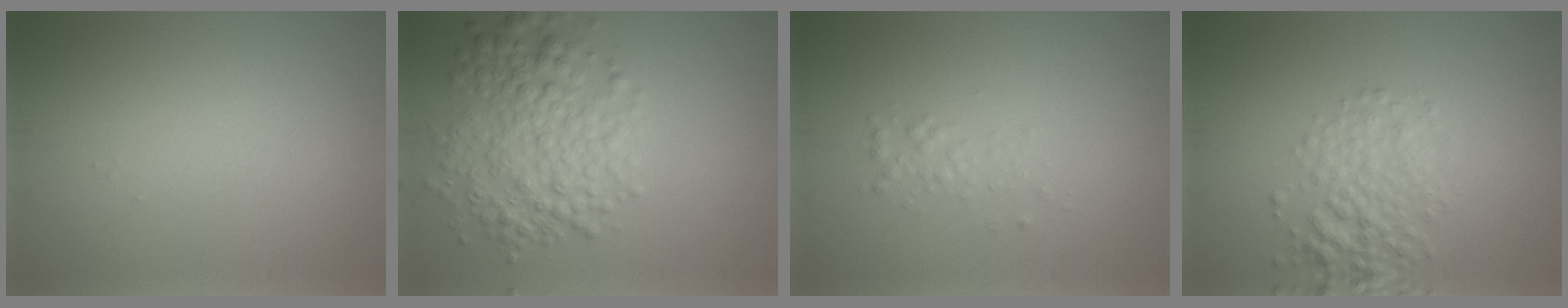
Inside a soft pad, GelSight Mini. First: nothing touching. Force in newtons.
{"total": 5.8, "press": 5.8, "slide": 0.1}
{"total": 1.1, "press": 1.1, "slide": 0.1}
{"total": 3.8, "press": 3.8, "slide": 0.1}